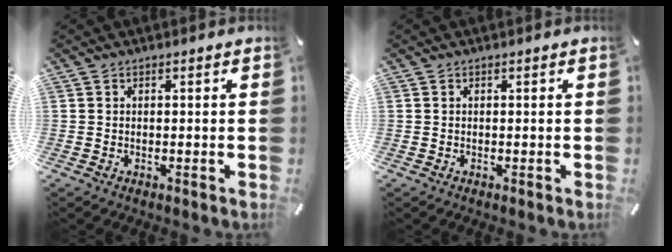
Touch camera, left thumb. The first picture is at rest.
{"total": 0.0}